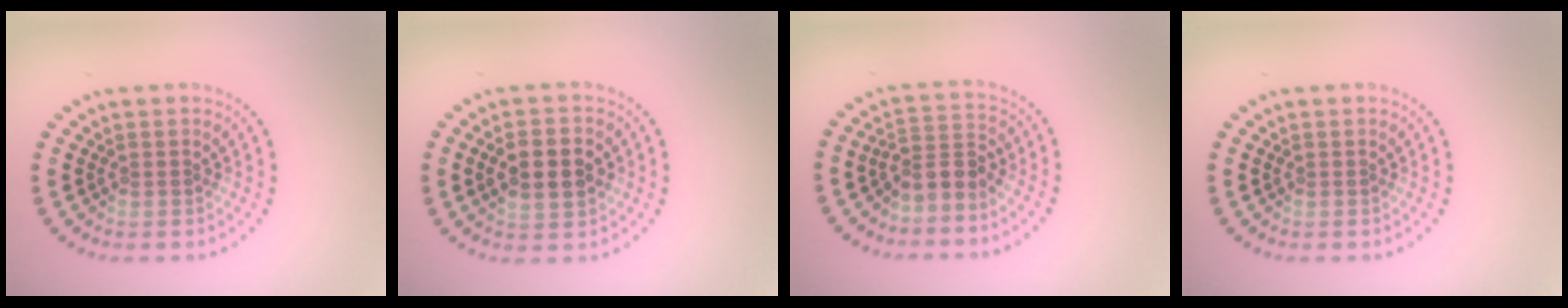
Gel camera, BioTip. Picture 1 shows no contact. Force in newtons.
{"total": 4.0, "press": 4.0, "slide": 0.1}
{"total": 2.7, "press": 1.9, "slide": 1.9}
{"total": 0.0}